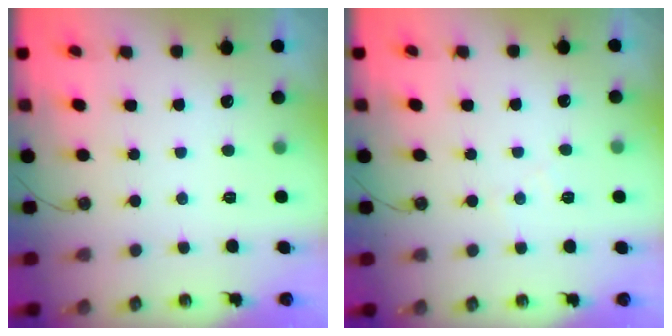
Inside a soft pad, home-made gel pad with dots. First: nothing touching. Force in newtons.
{"total": 4.5, "press": 4.5, "slide": 0.7}